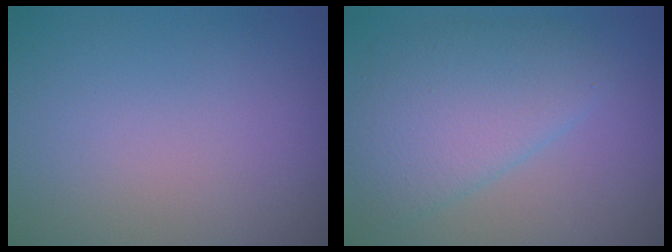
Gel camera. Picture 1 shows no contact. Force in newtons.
{"total": 4.9, "press": 4.9, "slide": 0.1}